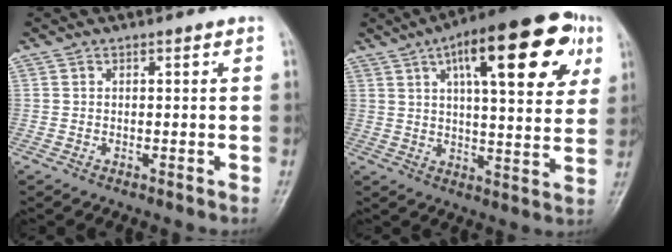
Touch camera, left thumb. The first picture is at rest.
{"total": 22.9, "force": [9.6, 7.8, 19.2], "torque": [-0.247, 0.001, 0.132]}